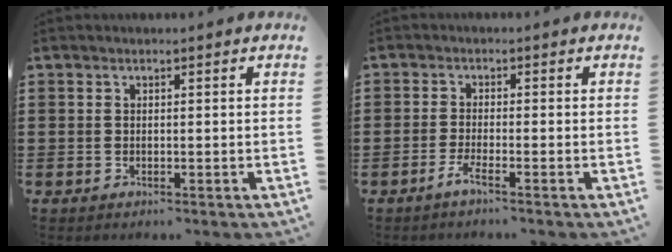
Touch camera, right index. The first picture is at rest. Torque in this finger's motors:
{"motor_torque": [0.35, 0.53, 0.15, 0.06]}